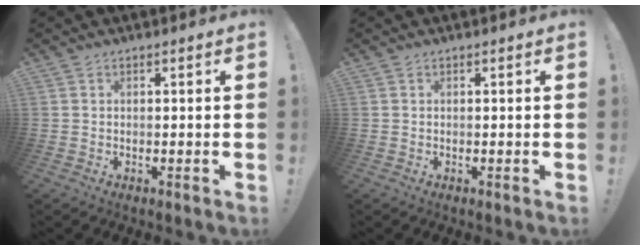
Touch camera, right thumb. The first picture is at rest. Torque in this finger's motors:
{"motor_torque": [0.00, 0.00, 0.00, 0.00, 0.00]}